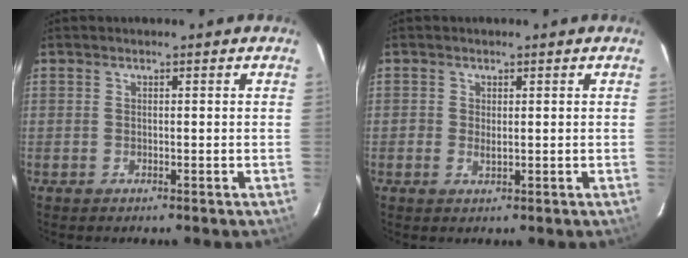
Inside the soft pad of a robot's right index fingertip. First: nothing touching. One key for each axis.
{"total": 1.1, "fx": 0.0, "fy": 0.8, "fz": 0.8, "tx": -0.019, "ty": 0.000, "tz": 0.000}